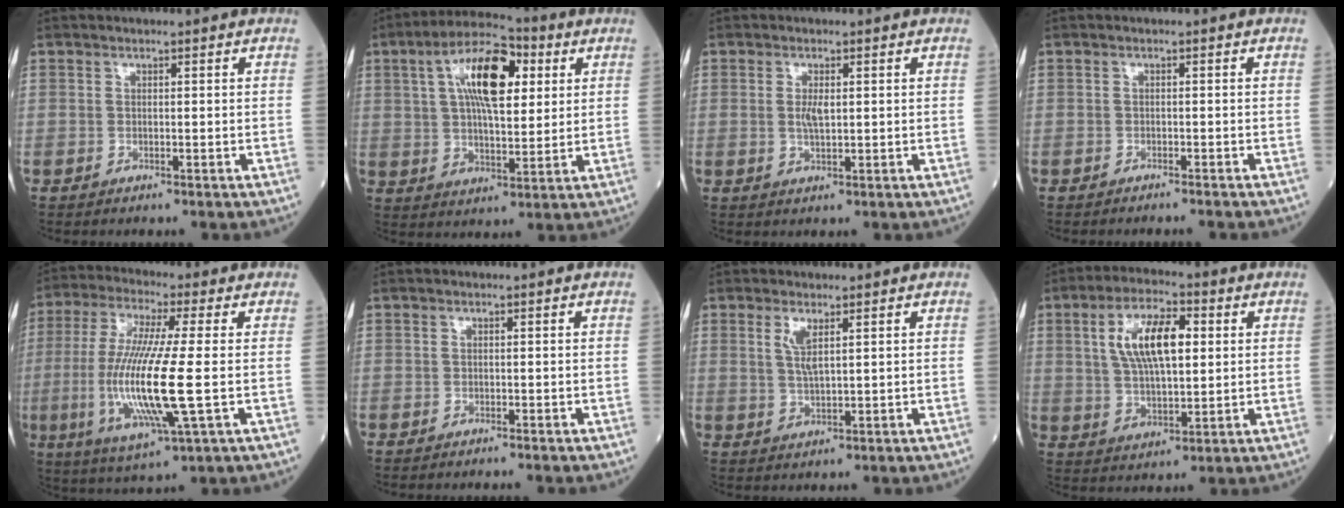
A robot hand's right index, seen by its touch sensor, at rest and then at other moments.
{"total": 13.3, "force": [4.3, 4.8, 11.6], "torque": [-0.211, 0.026, 0.071]}
{"total": 2.5, "force": [0.4, 0.7, 2.4], "torque": [-0.047, -0.003, 0.008]}
{"total": 2.5, "force": [-2.5, -0.1, 0.6], "torque": [-0.007, -0.002, -0.032]}
{"total": 15.8, "force": [-2.1, 1.0, 15.7], "torque": [-0.332, -0.020, -0.042]}
{"total": 1.0, "force": [-1.0, -0.1, 0.3], "torque": [-0.002, 0.000, -0.014]}
{"total": 3.2, "force": [1.4, 0.5, 2.8], "torque": [-0.061, -0.004, 0.031]}
{"total": 11.0, "force": [2.9, 4.0, 9.9], "torque": [-0.193, 0.013, 0.053]}